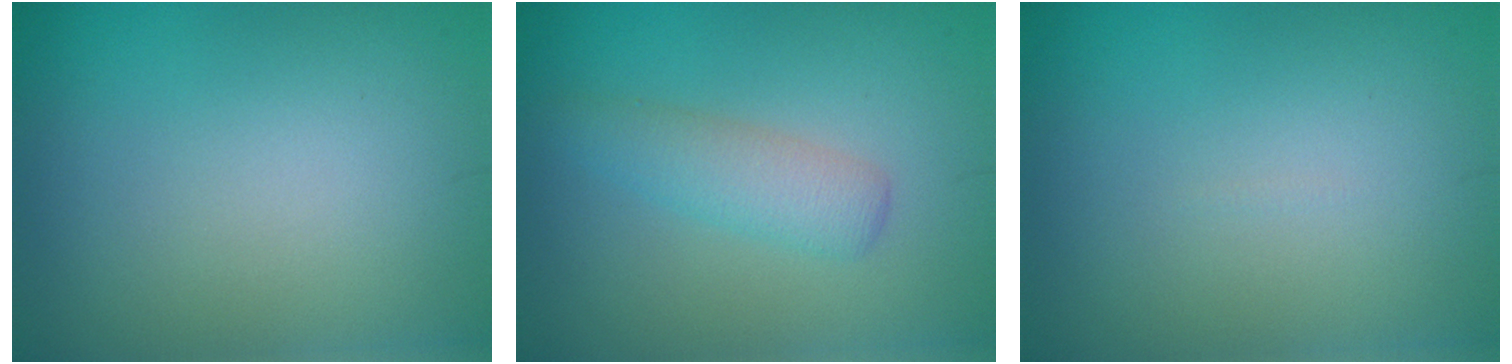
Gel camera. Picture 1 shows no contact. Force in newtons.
{"total": 2.6, "press": 2.6, "slide": 0.0}
{"total": 0.0}